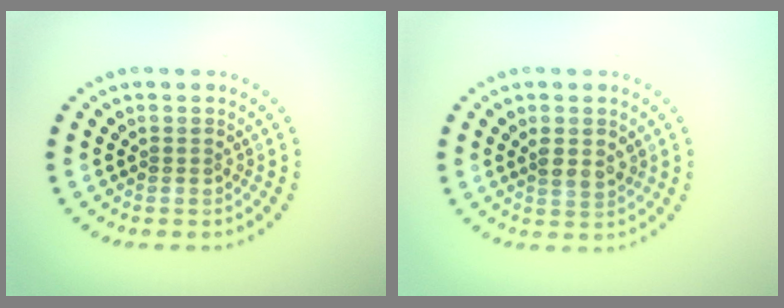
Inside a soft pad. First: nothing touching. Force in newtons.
{"total": 1.9, "press": 1.8, "slide": 0.7}